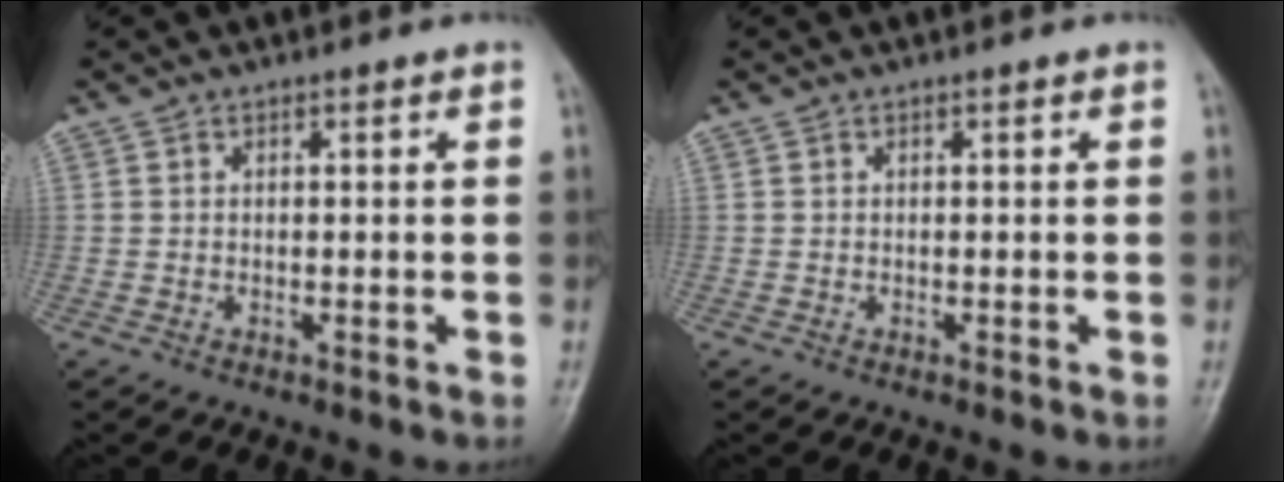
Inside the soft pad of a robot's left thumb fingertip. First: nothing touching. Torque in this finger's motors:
{"motor_torque": [0.01, 0.01, -0.08, -0.11, -0.02]}